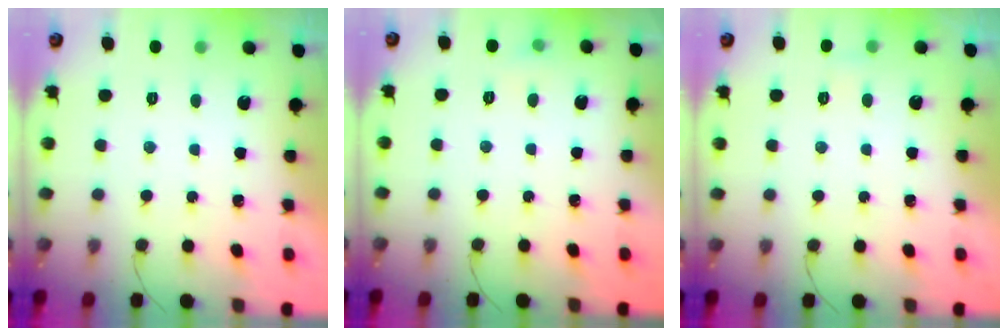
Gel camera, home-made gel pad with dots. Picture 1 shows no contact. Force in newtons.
{"total": 3.6, "press": 3.5, "slide": 1.1}
{"total": 2.1, "press": 2.0, "slide": 0.7}